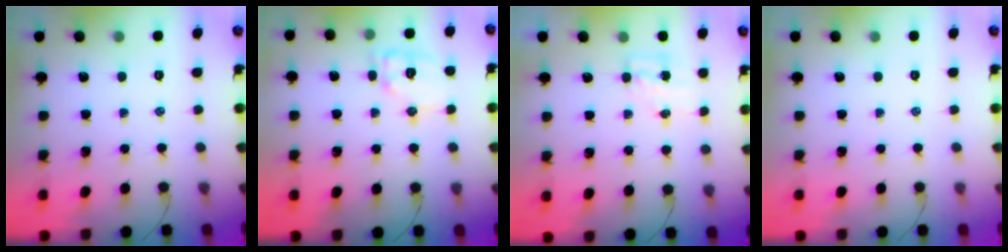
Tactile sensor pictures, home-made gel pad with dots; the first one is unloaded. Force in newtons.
{"total": 10.4, "press": 10.4, "slide": 0.5}
{"total": 4.3, "press": 4.3, "slide": 0.5}
{"total": 0.0}